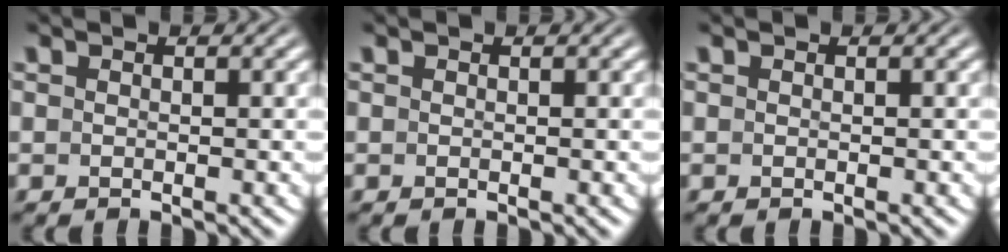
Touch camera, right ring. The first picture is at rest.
{"total": 0.0}
{"total": 0.0}